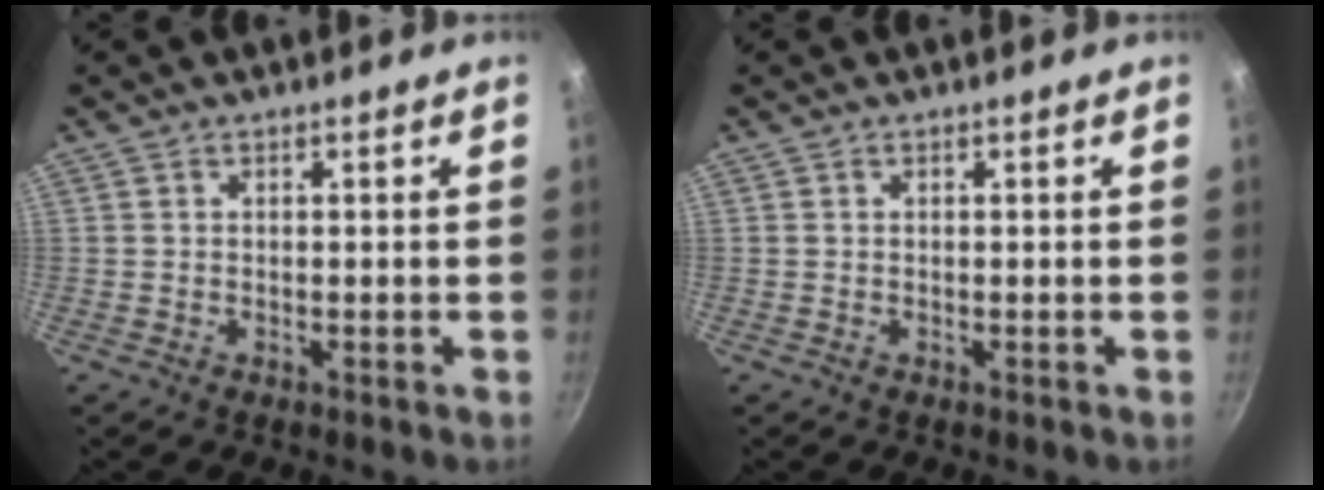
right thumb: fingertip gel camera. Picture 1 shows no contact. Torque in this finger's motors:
{"motor_torque": [-0.04, -0.03, 0.05, 0.04, 0.00]}